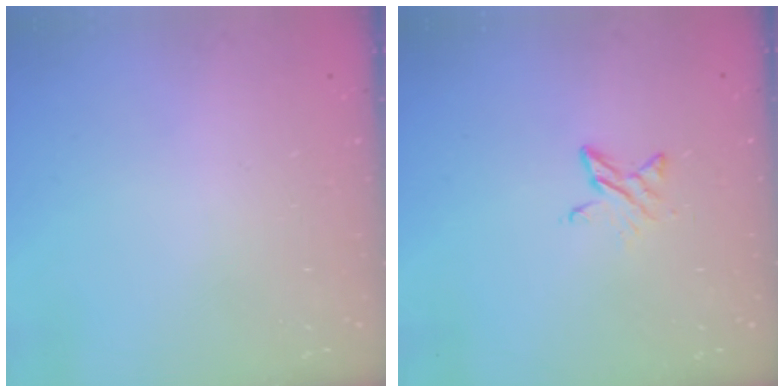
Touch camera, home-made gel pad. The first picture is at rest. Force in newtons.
{"total": 5.1, "press": 5.1, "slide": 0.5}